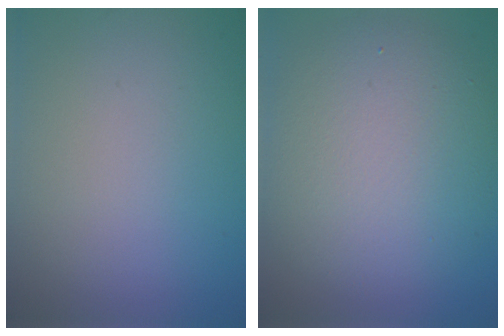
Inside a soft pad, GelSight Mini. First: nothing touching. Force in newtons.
{"total": 8.1, "press": 8.1, "slide": 0.5}